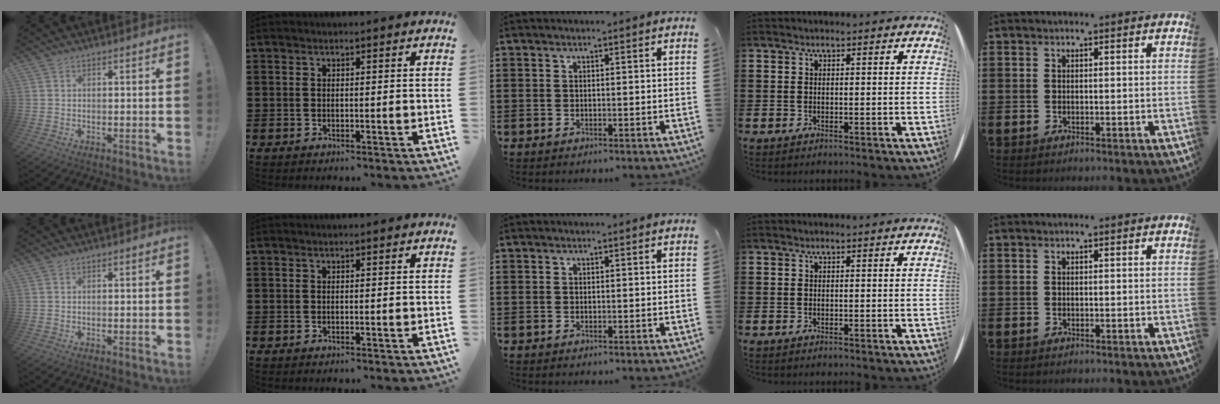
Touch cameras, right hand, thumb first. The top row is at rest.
{}